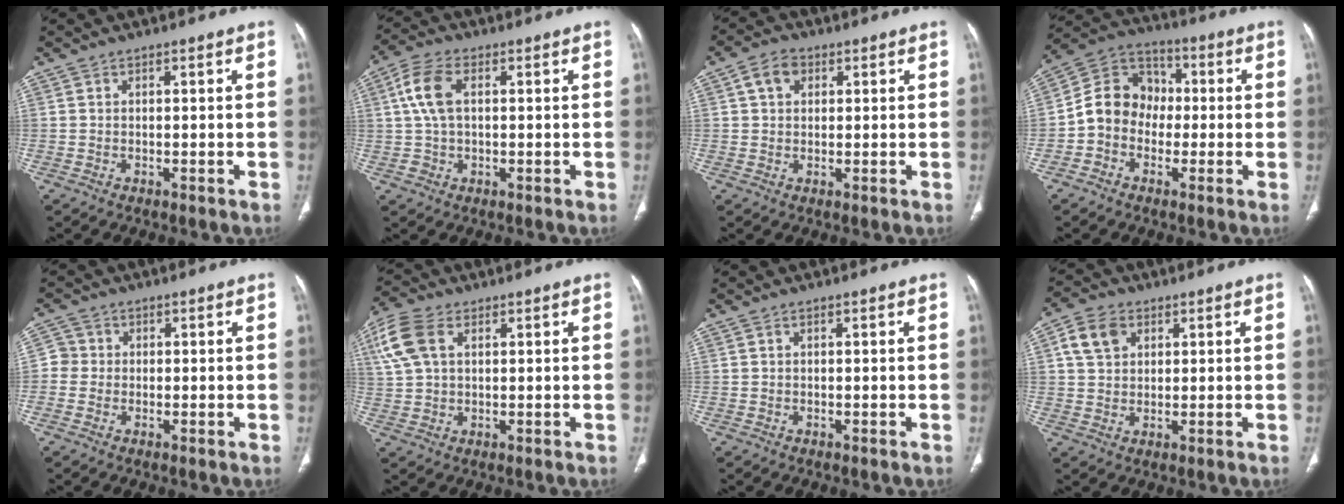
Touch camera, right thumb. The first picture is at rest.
{"total": 7.3, "force": [1.5, 4.4, 5.6], "torque": [-0.122, 0.016, 0.028]}
{"total": 4.8, "force": [1.8, 3.5, 2.7], "torque": [-0.037, 0.005, 0.030]}
{"total": 10.4, "force": [-1.6, 9.0, 5.0], "torque": [-0.061, 0.038, -0.046]}
{"total": 2.9, "force": [-0.2, 2.8, 0.5], "torque": [0.013, 0.008, -0.012]}
{"total": 10.3, "force": [3.7, 6.3, 7.2], "torque": [-0.175, 0.015, 0.075]}
{"total": 0.0}
{"total": 6.5, "force": [2.5, 4.8, 3.6], "torque": [-0.055, 0.002, 0.046]}